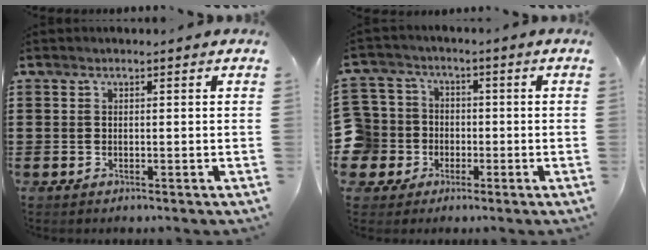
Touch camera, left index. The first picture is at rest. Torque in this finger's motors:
{"motor_torque": [0.44, 0.22, 0.07, -0.04]}